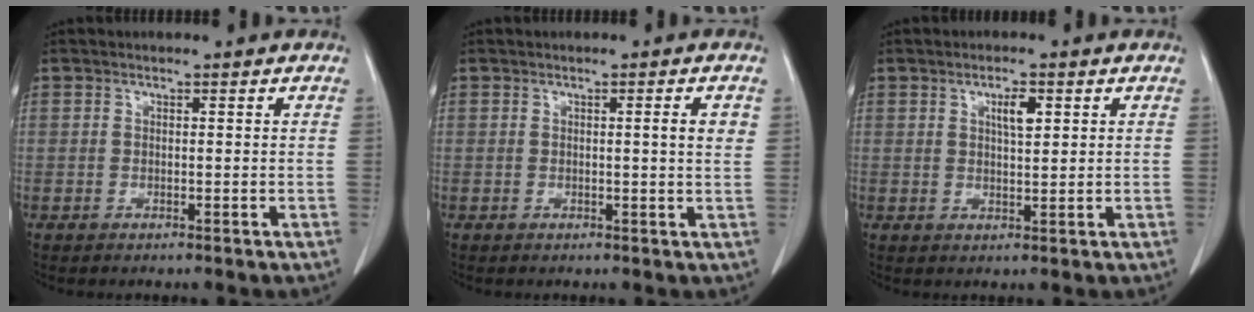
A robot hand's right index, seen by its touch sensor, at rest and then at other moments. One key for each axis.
{"total": 2.4, "fx": 0.6, "fy": -0.2, "fz": 2.3, "tx": -0.034, "ty": 0.000, "tz": 0.009}
{"total": 3.1, "fx": 1.3, "fy": 0.9, "fz": 2.7, "tx": -0.046, "ty": -0.001, "tz": 0.022}